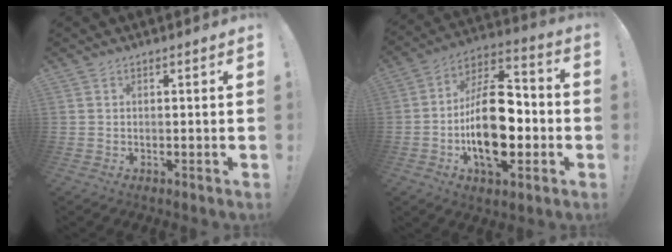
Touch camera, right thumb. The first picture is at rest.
{"total": 22.8, "force": [-4.5, 12.4, 18.6], "torque": [-0.333, 0.027, -0.070]}